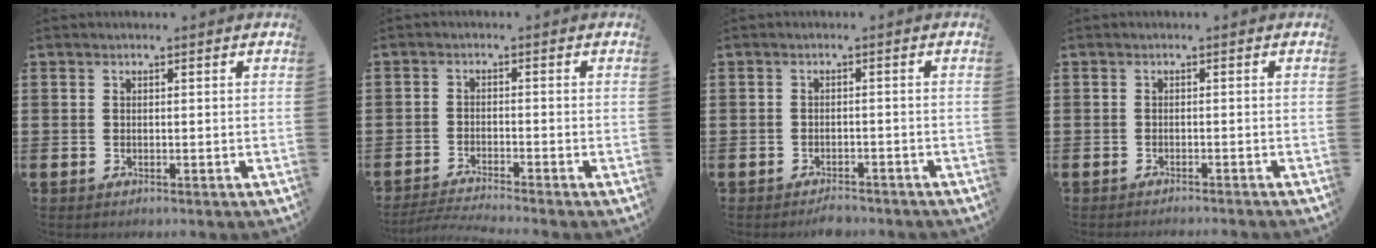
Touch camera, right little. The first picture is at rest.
{"total": 2.1, "force": [-1.9, -0.2, 0.8], "torque": [-0.011, 0.002, -0.038]}
{"total": 1.5, "force": [-1.5, 0.2, 0.1], "torque": [-0.007, 0.002, -0.031]}
{"total": 0.7, "force": [-0.7, -0.2, 0.0], "torque": [0.001, -0.001, -0.015]}